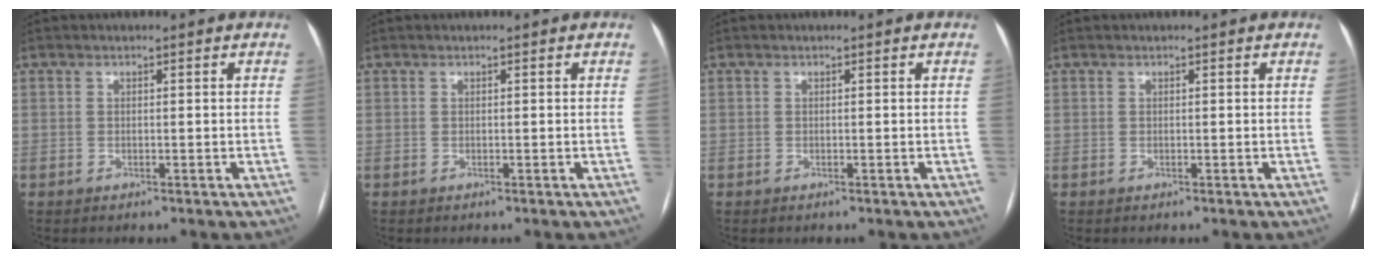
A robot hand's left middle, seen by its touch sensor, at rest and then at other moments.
{"total": 0.0}
{"total": 0.0}
{"total": 0.0}